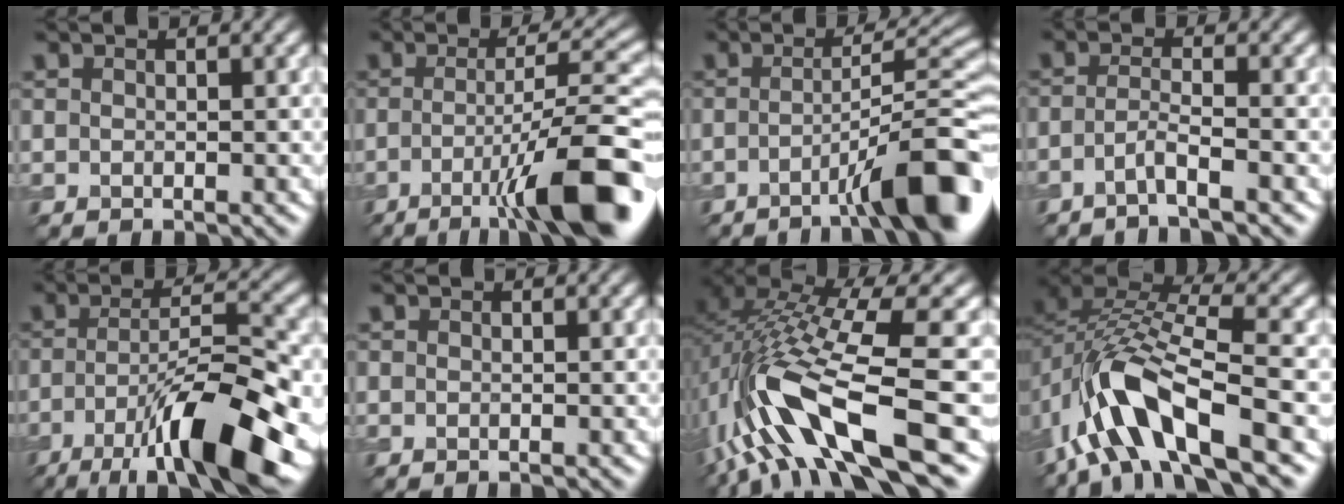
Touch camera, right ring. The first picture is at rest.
{"total": 11.7, "force": [-4.6, 2.2, 10.5], "torque": [-0.145, 0.006, -0.071]}
{"total": 8.9, "force": [-4.0, 1.3, 7.8], "torque": [-0.095, 0.025, -0.062]}
{"total": 2.1, "force": [-1.5, -0.1, 1.4], "torque": [-0.029, 0.005, -0.036]}
{"total": 11.6, "force": [-6.0, 2.8, 9.5], "torque": [-0.163, 0.005, -0.094]}
{"total": 0.0}
{"total": 13.1, "force": [-4.7, 3.6, 11.6], "torque": [-0.235, 0.013, -0.065]}
{"total": 9.3, "force": [-4.5, 3.5, 7.3], "torque": [-0.144, 0.019, -0.086]}